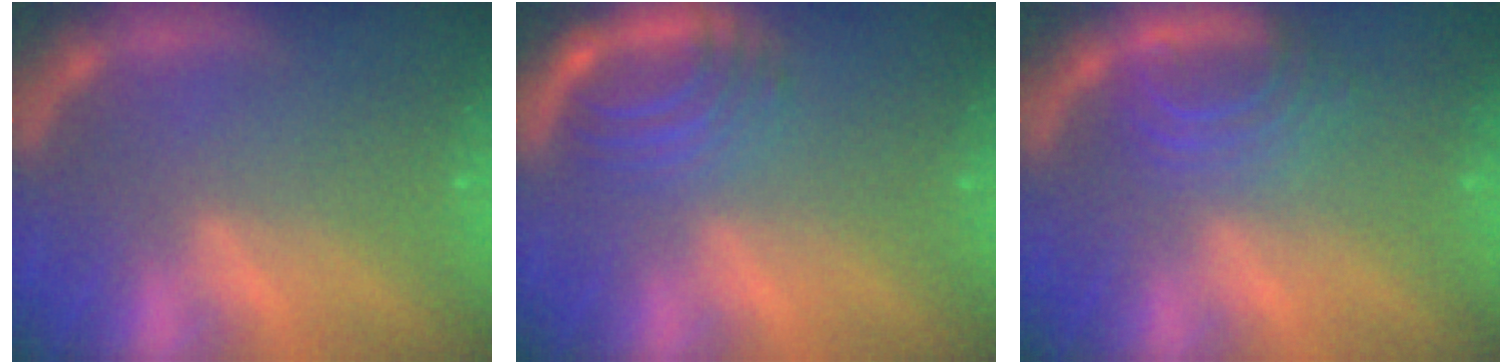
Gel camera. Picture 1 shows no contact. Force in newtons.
{"total": 5.0}
{"total": 4.5}